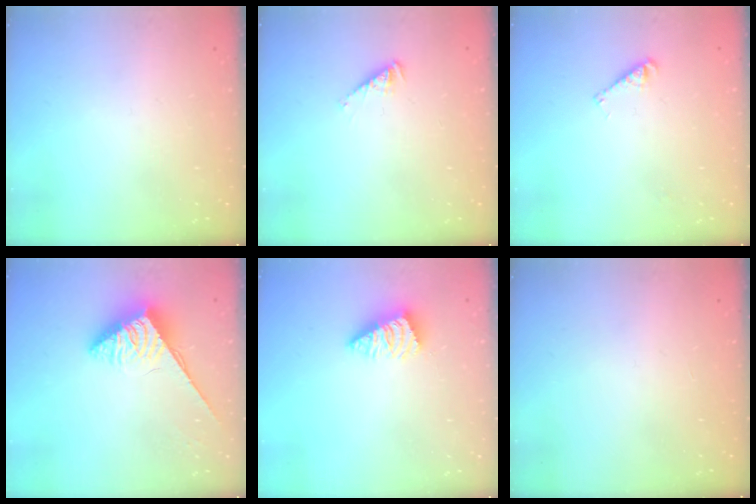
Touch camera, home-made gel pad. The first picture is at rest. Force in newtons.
{"total": 1.5, "press": 1.5, "slide": 0.3}
{"total": 3.4, "press": 3.4, "slide": 0.2}
{"total": 3.9, "press": 3.9, "slide": 0.5}
{"total": 2.6, "press": 2.6, "slide": 0.5}
{"total": 0.0}